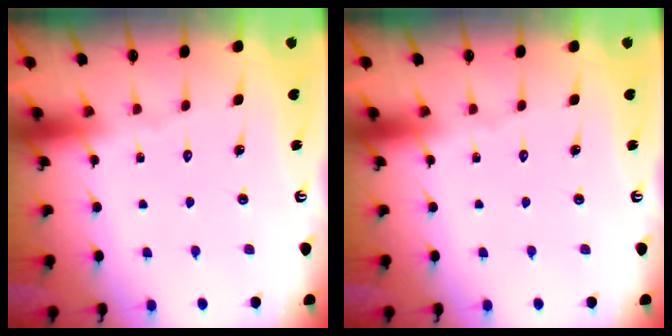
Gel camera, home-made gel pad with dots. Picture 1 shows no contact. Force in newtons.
{"total": 0.0}